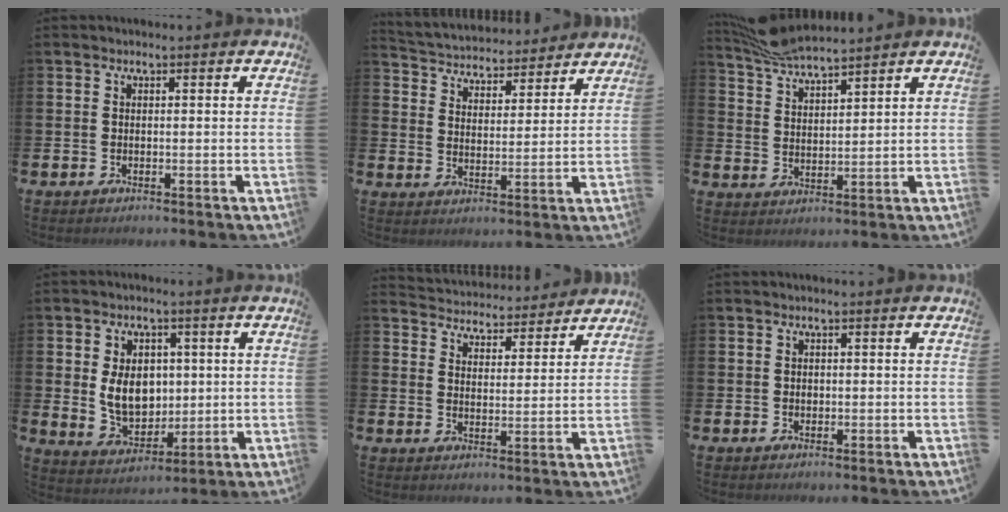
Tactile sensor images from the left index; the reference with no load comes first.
{"total": 4.5, "force": [4.2, 1.4, -0.3], "torque": [-0.021, -0.037, 0.071]}
{"total": 5.9, "force": [5.8, 0.2, 1.4], "torque": [-0.046, -0.027, 0.105]}
{"total": 6.6, "force": [1.1, 5.0, 4.2], "torque": [-0.071, 0.008, 0.017]}
{"total": 4.6, "force": [4.5, 1.0, -0.5], "torque": [-0.007, -0.040, 0.075]}
{"total": 0.6, "force": [0.1, 0.6, 0.3], "torque": [-0.001, 0.003, 0.000]}